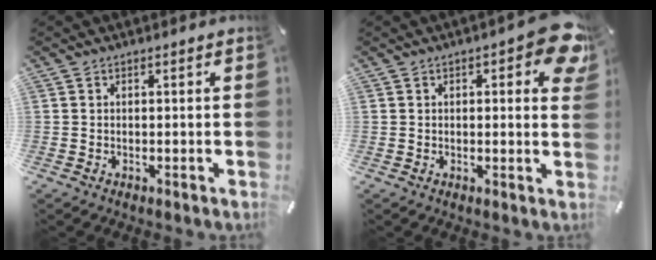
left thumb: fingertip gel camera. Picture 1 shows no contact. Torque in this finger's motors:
{"motor_torque": [0.34, -0.08, 0.49, 0.05, -0.01]}